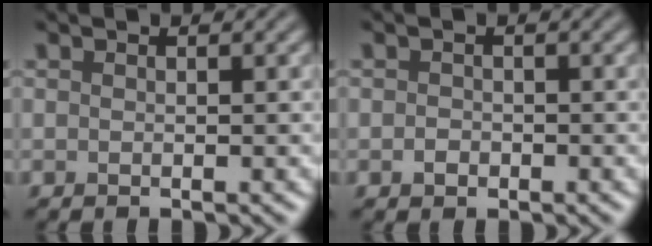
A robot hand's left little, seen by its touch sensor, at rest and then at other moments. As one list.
[{"total": 0.9, "force": [-0.3, 0.8, 0.4], "torque": [-0.007, 0.000, -0.008]}]